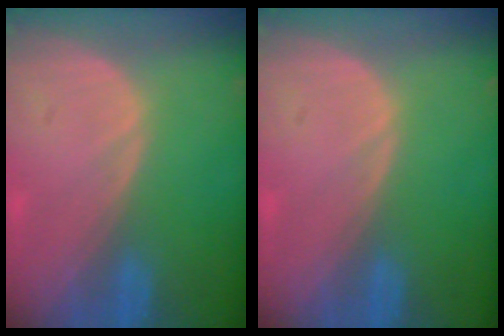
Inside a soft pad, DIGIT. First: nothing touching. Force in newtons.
{"total": 0.0}